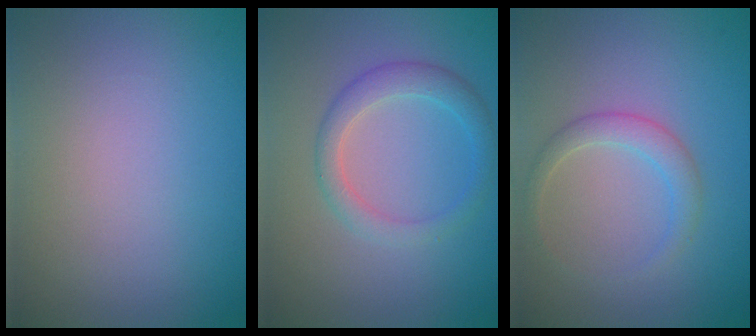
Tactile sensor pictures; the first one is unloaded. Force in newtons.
{"total": 2.7, "press": 2.7, "slide": 0.2}
{"total": 2.1, "press": 2.1, "slide": 0.1}